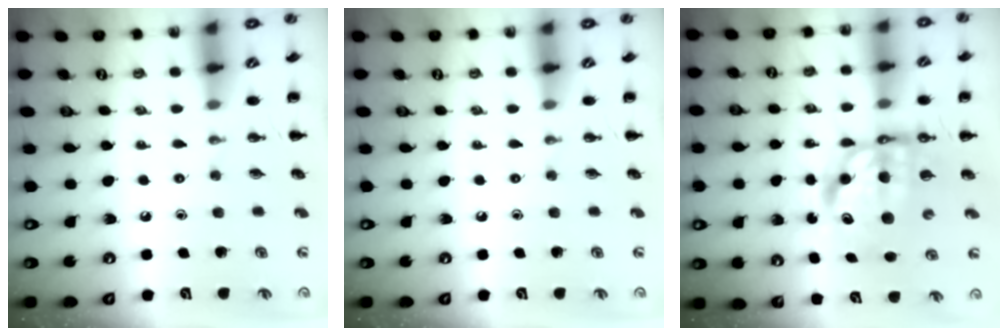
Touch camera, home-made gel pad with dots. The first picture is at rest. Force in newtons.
{"total": 0.0}
{"total": 9.6, "press": 9.3, "slide": 2.6}